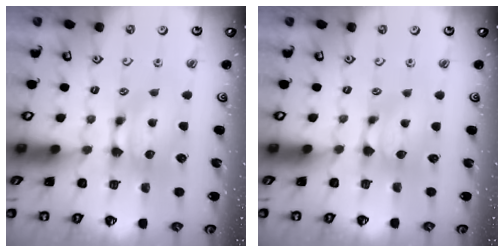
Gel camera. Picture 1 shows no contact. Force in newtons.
{"total": 0.8, "press": 0.5, "slide": 0.6}